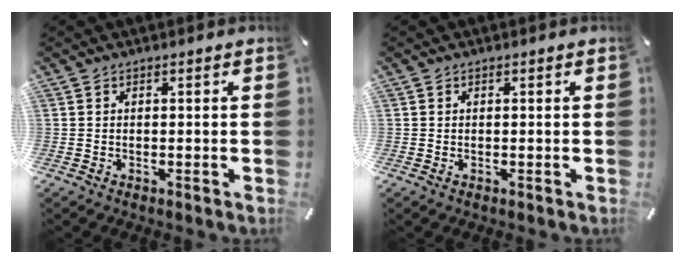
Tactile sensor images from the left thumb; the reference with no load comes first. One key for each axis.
{"total": 0.0}